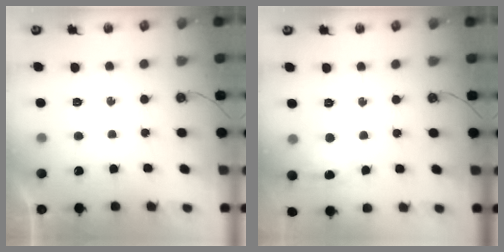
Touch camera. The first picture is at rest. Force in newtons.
{"total": 8.7, "press": 8.6, "slide": 0.8}